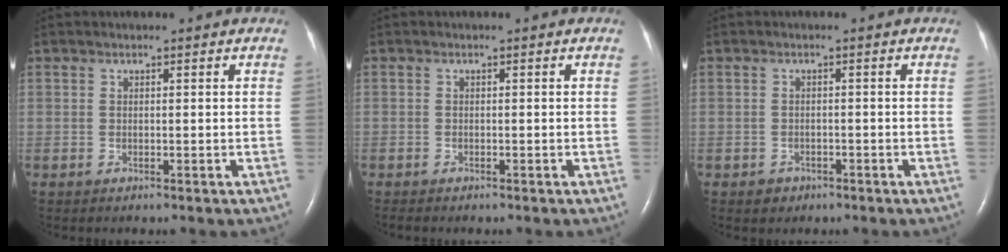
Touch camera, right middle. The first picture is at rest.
{"total": 1.2, "force": [-1.0, 0.3, 0.5], "torque": [-0.008, -0.002, -0.012]}
{"total": 1.6, "force": [-1.0, 1.3, 0.2], "torque": [-0.004, 0.005, -0.011]}